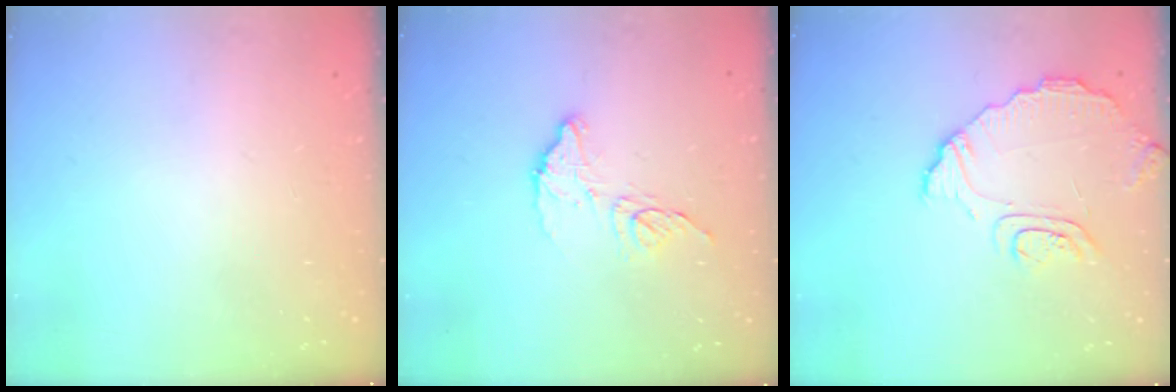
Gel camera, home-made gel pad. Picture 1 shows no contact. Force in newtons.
{"total": 9.8, "press": 9.8, "slide": 0.5}
{"total": 9.6, "press": 9.5, "slide": 1.1}